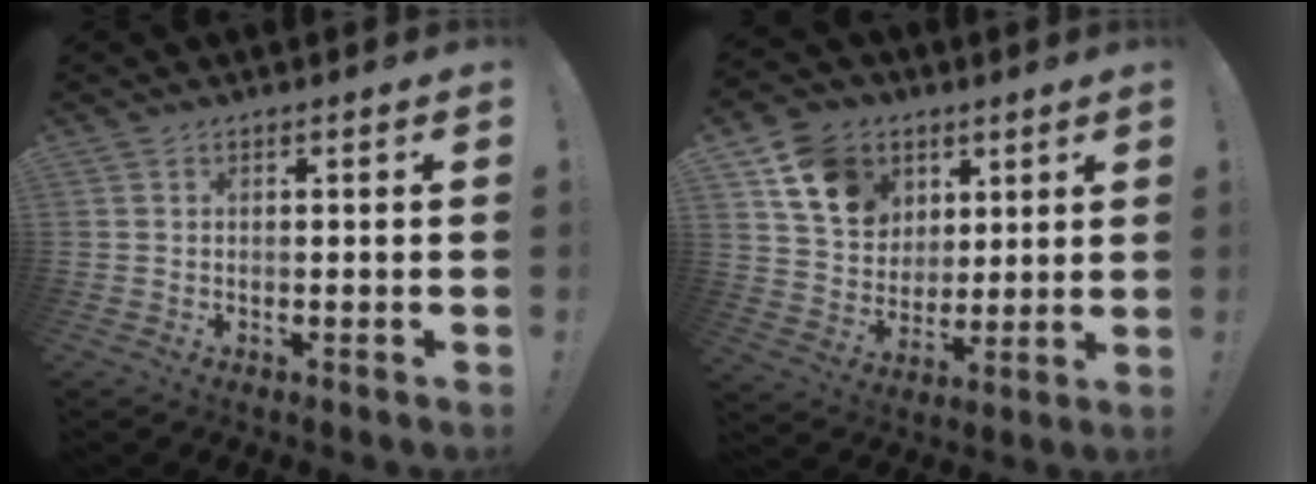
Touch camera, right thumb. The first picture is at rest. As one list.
[{"total": 14.4, "force": [7.0, 11.3, 5.4], "torque": [-0.085, -0.026, 0.143]}]